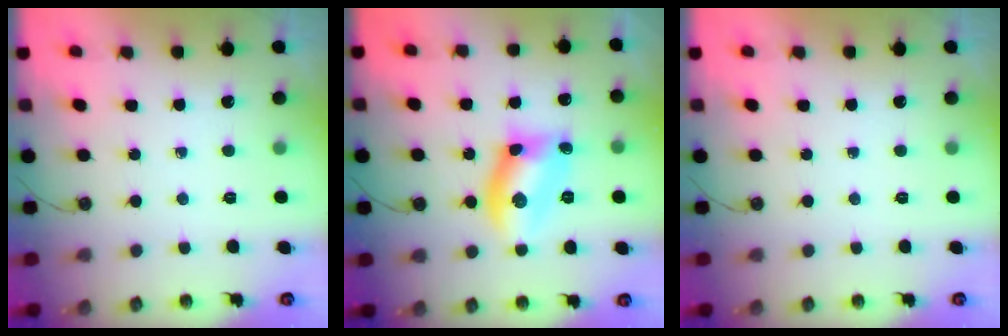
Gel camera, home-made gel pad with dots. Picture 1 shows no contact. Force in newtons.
{"total": 12.1, "press": 11.8, "slide": 2.7}
{"total": 0.0}